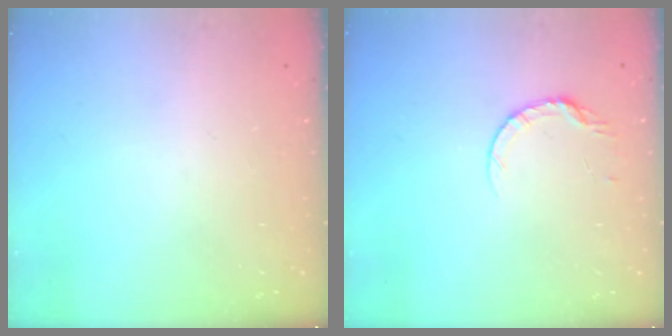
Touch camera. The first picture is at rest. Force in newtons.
{"total": 5.3, "press": 5.2, "slide": 0.6}